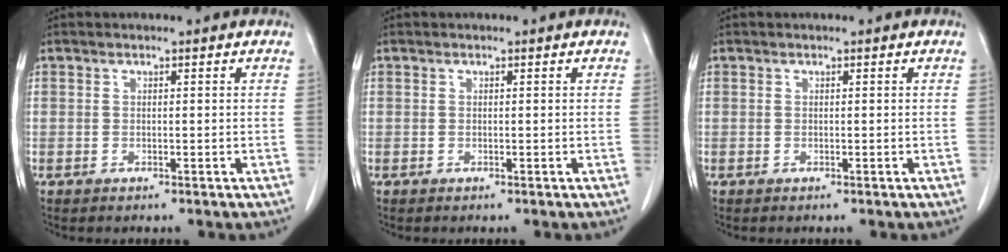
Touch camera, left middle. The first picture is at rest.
{"total": 0.0}
{"total": 0.0}